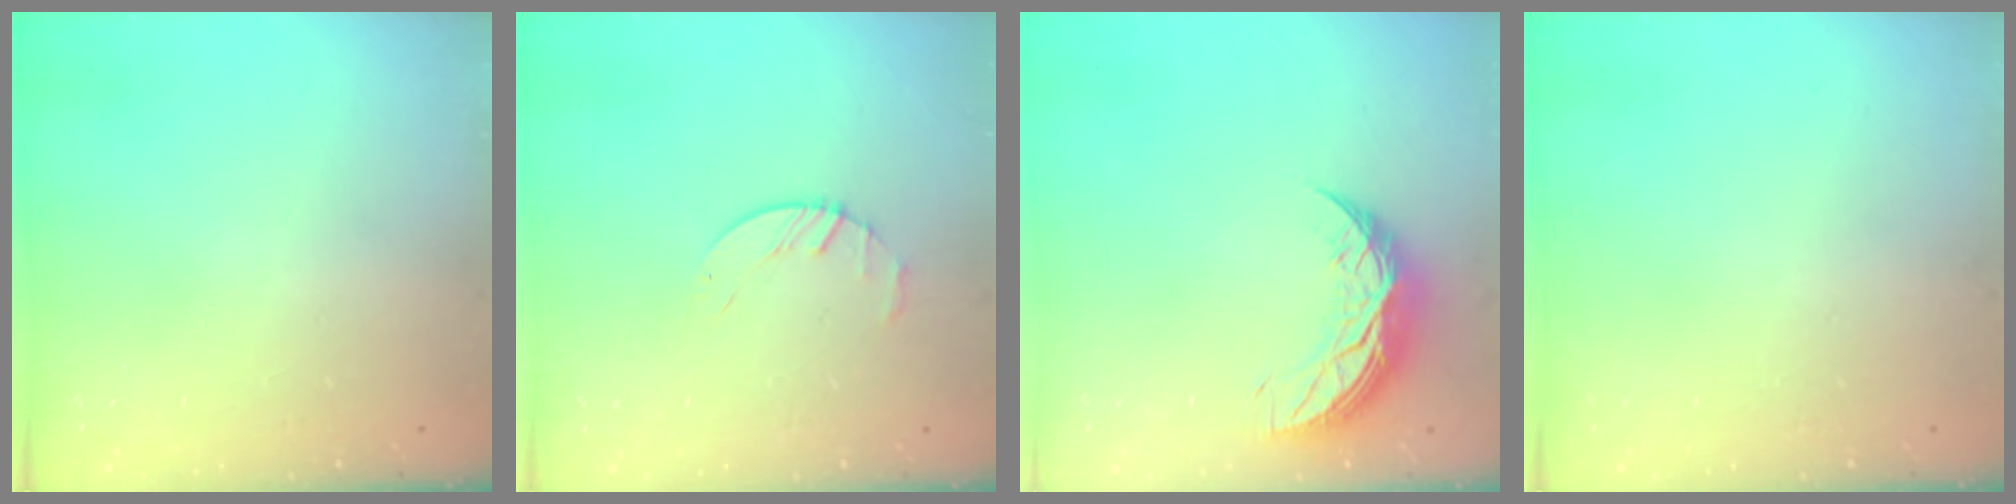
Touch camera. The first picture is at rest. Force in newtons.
{"total": 2.7, "press": 2.6, "slide": 0.3}
{"total": 9.9, "press": 9.9, "slide": 0.5}
{"total": 0.0}